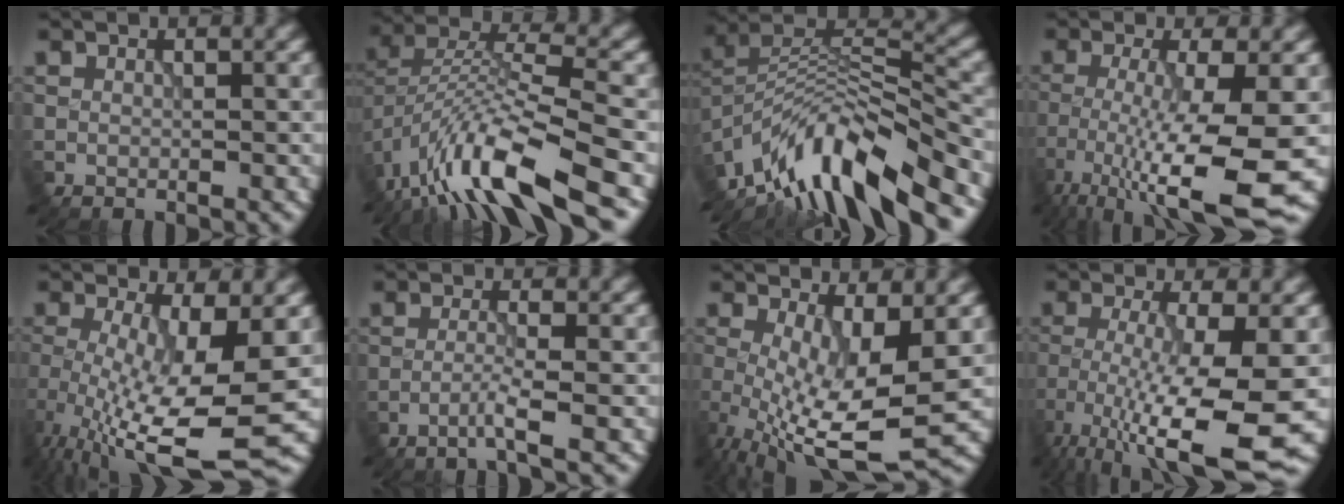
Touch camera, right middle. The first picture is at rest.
{"total": 12.1, "force": [-8.0, 3.0, 8.6], "torque": [-0.163, 0.010, -0.150]}
{"total": 11.5, "force": [-8.0, 3.8, 7.3], "torque": [-0.128, 0.020, -0.146]}
{"total": 9.1, "force": [-4.4, 1.5, 7.9], "torque": [-0.144, -0.013, -0.083]}
{"total": 11.0, "force": [-3.3, 2.5, 10.2], "torque": [-0.192, -0.025, -0.048]}
{"total": 1.9, "force": [-1.2, -0.4, 1.5], "torque": [-0.023, 0.011, -0.036]}
{"total": 8.5, "force": [-1.6, 2.3, 8.0], "torque": [-0.161, -0.019, -0.025]}
{"total": 10.2, "force": [-4.9, 1.9, 8.7], "torque": [-0.166, -0.019, -0.084]}